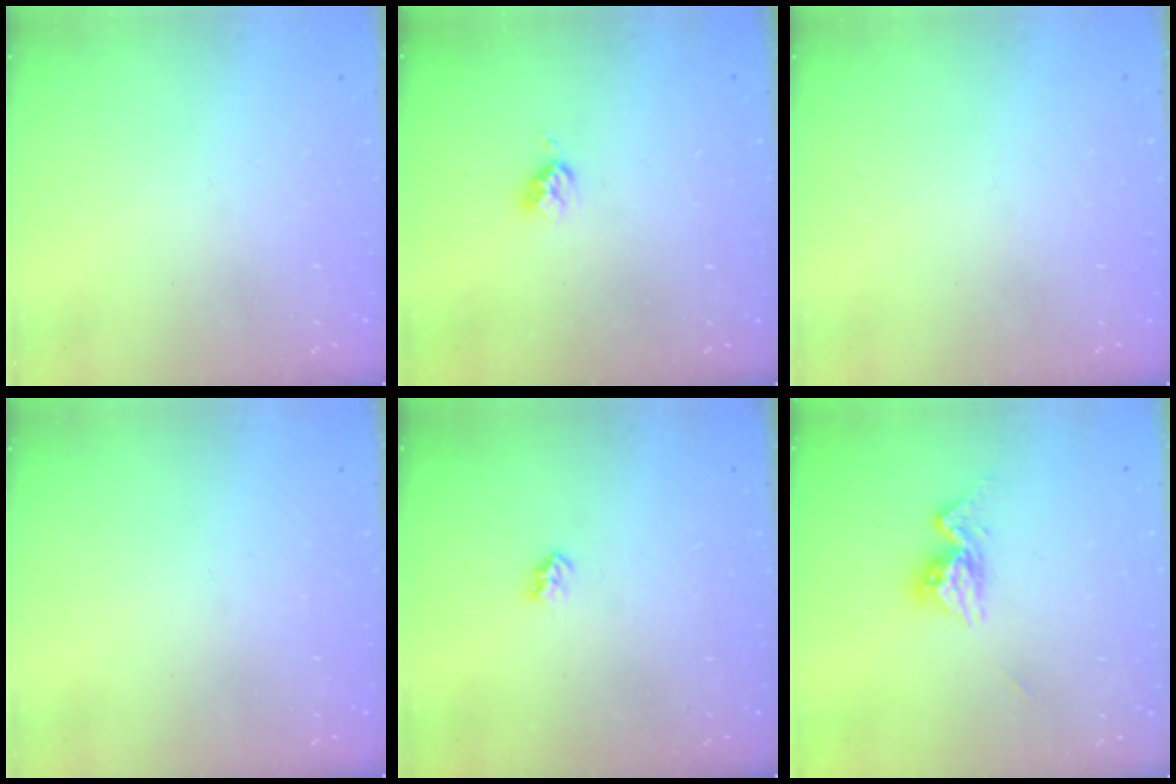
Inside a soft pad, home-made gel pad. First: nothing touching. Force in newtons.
{"total": 3.7, "press": 3.6, "slide": 0.5}
{"total": 0.0}
{"total": 0.0}
{"total": 2.6, "press": 2.6, "slide": 0.4}
{"total": 9.4, "press": 9.4, "slide": 0.8}